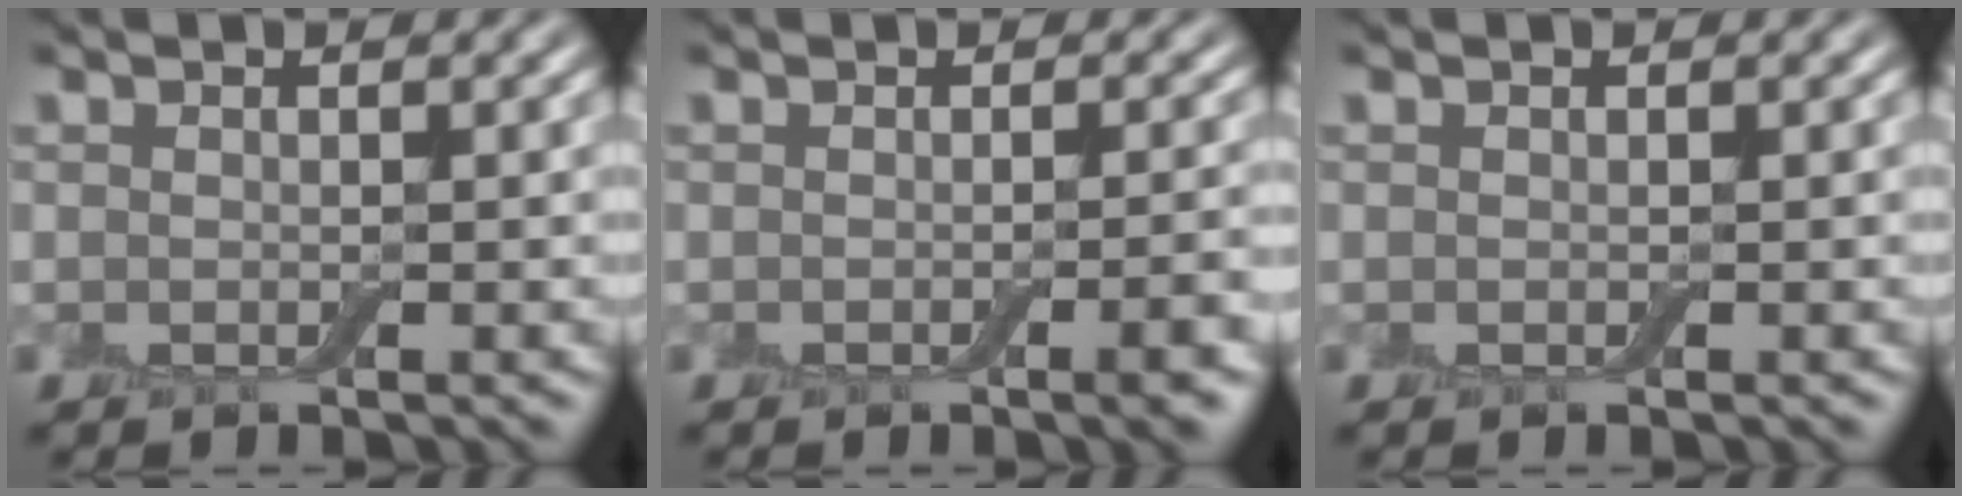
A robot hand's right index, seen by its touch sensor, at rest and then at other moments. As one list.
[{"total": 2.5, "force": [-0.9, 0.6, 2.2], "torque": [-0.022, 0.003, -0.013]}, {"total": 0.0}]